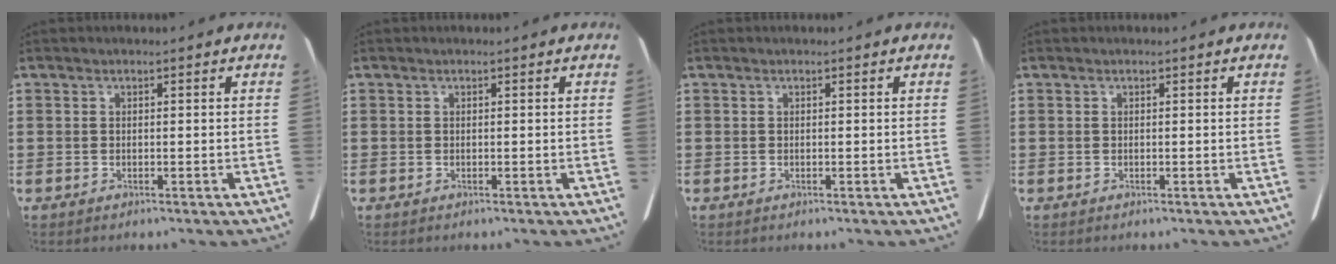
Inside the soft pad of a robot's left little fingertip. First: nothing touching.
{"total": 0.0}
{"total": 0.0}
{"total": 0.0}